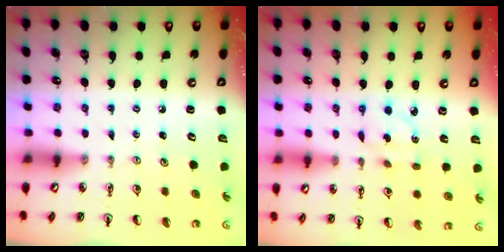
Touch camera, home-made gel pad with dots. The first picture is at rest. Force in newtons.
{"total": 3.5, "press": 3.5, "slide": 0.2}